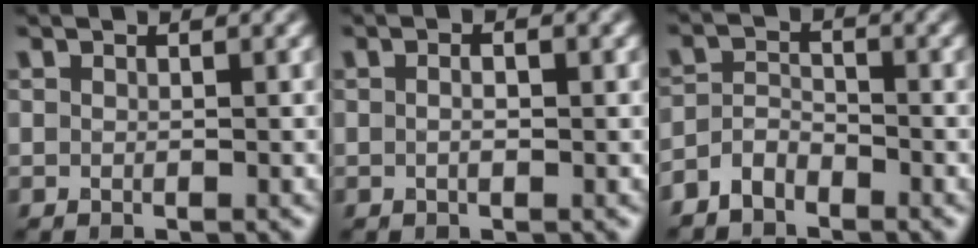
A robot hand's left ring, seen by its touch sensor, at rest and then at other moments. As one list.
[{"total": 1.7, "force": [0.3, 0.7, 1.5], "torque": [-0.019, -0.009, -0.007]}, {"total": 2.5, "force": [-2.0, 1.2, 0.9], "torque": [-0.020, 0.006, -0.047]}]